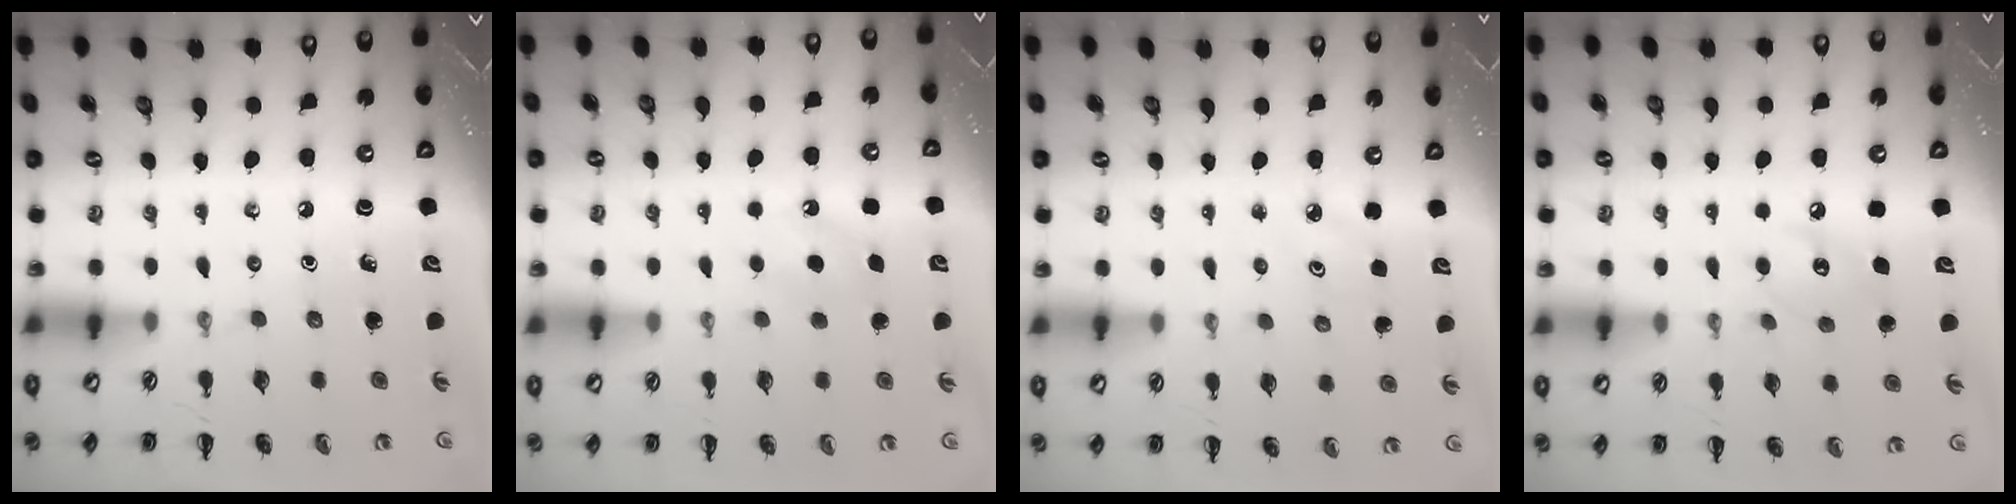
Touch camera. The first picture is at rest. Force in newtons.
{"total": 5.6, "press": 5.4, "slide": 1.6}
{"total": 3.1, "press": 2.9, "slide": 0.9}
{"total": 6.8, "press": 6.7, "slide": 0.6}